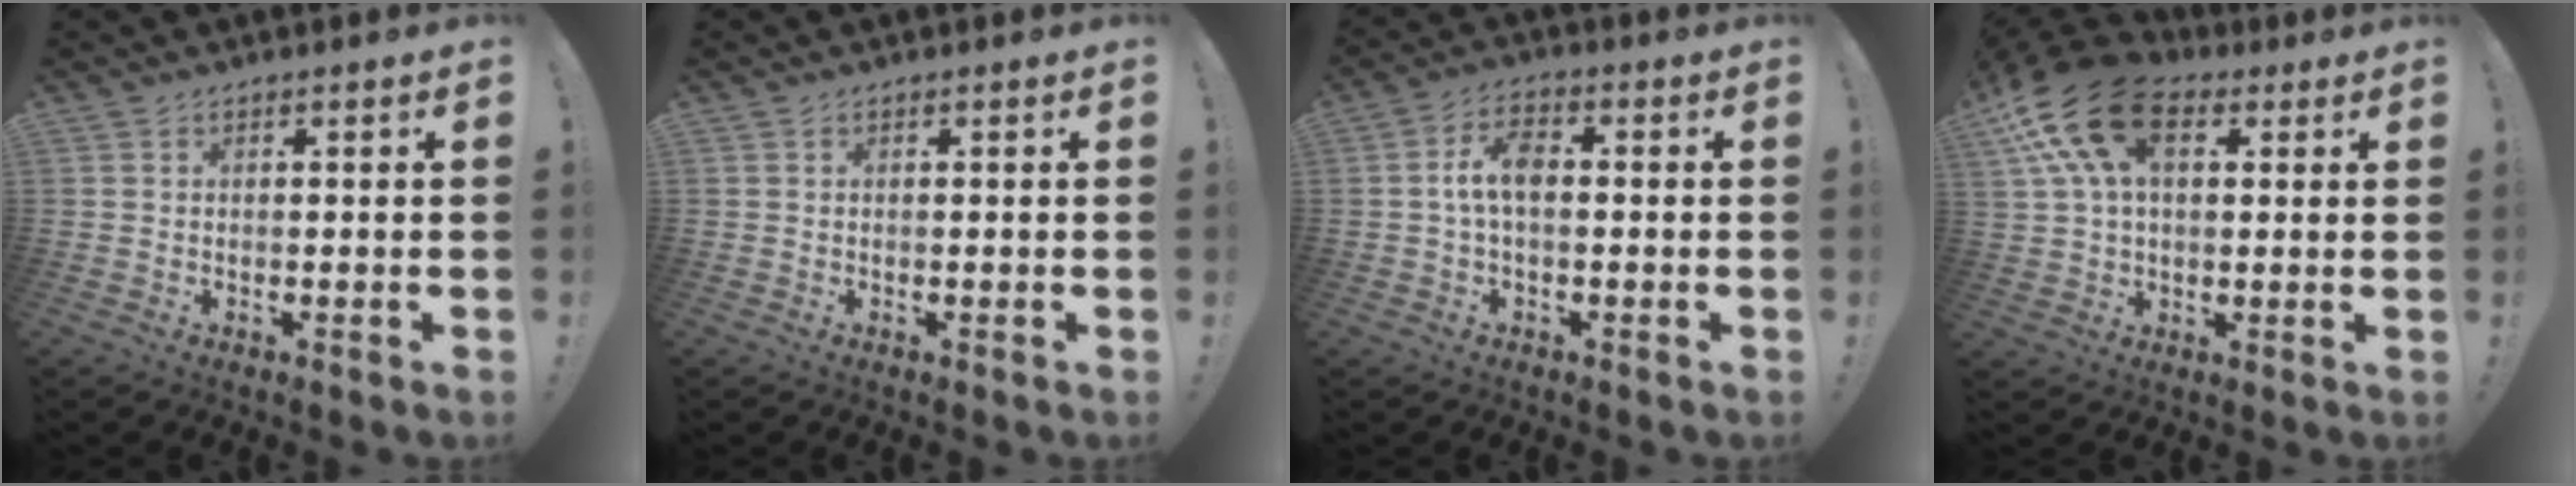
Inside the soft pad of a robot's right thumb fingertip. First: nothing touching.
{"total": 0.0}
{"total": 7.4, "force": [-0.1, 3.7, 6.4], "torque": [-0.120, 0.009, -0.002]}
{"total": 19.0, "force": [7.6, 11.6, 12.9], "torque": [-0.256, -0.014, 0.133]}